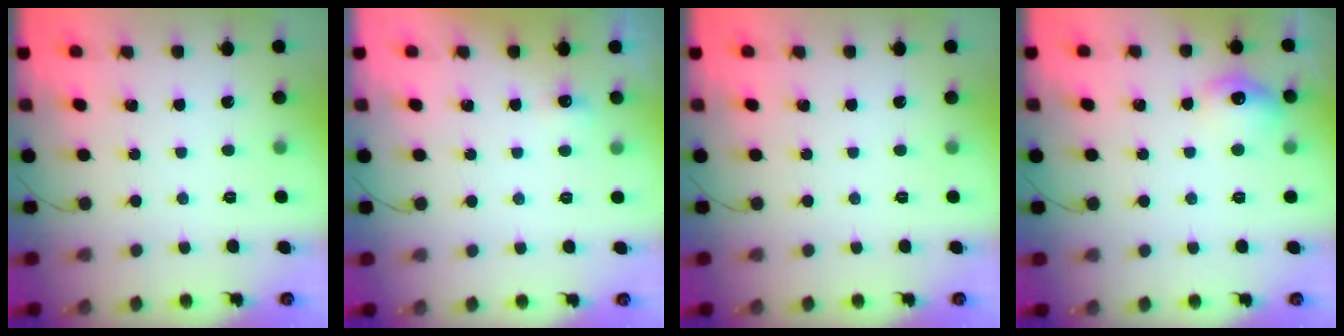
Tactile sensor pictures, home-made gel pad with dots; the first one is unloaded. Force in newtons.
{"total": 4.2, "press": 4.1, "slide": 1.1}
{"total": 0.0}
{"total": 9.5, "press": 9.5, "slide": 0.5}